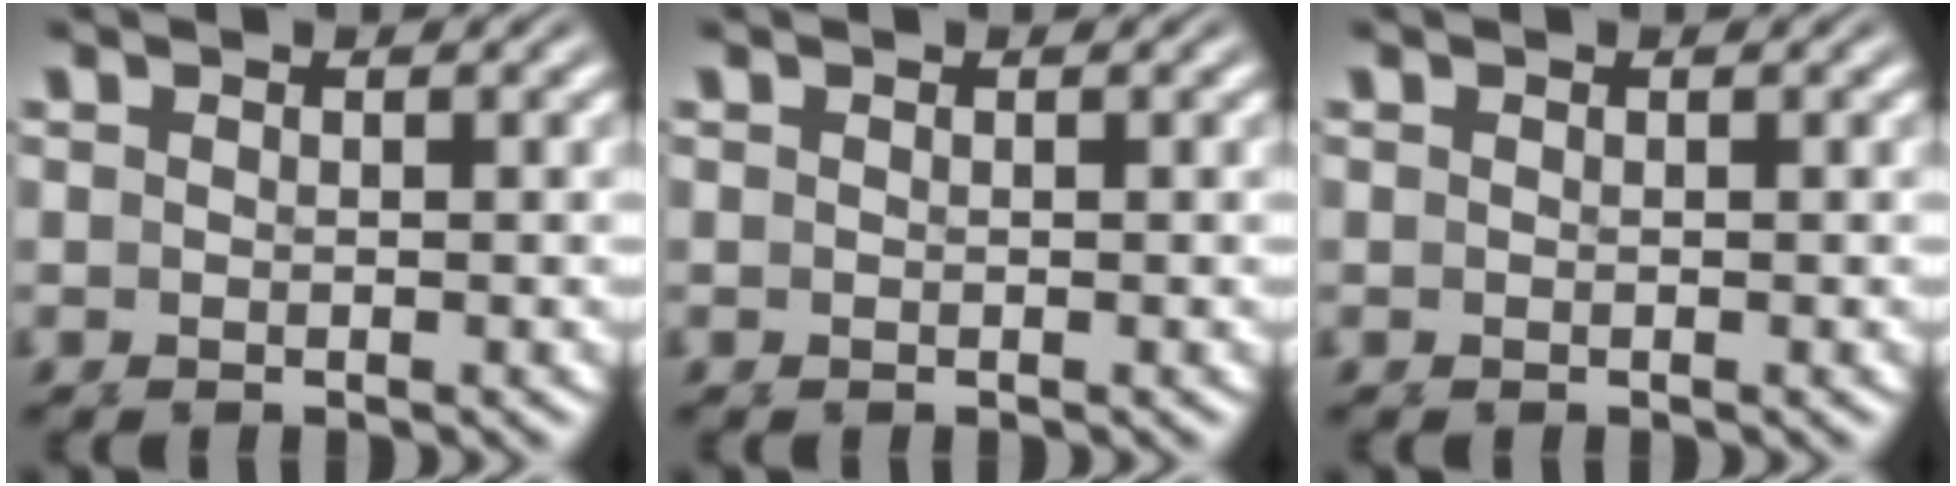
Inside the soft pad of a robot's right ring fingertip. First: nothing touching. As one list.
[{"total": 0.0}, {"total": 0.0}]